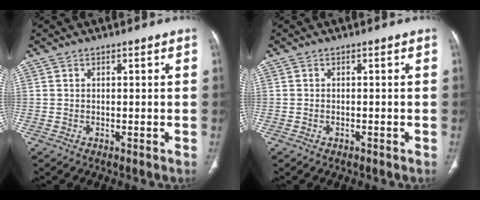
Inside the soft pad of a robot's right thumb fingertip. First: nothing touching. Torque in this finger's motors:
{"motor_torque": [-0.42, -0.12, -0.15, 0.14, 0.04]}